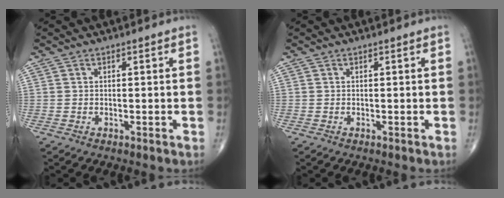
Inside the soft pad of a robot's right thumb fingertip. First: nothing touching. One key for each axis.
{"total": 0.0}